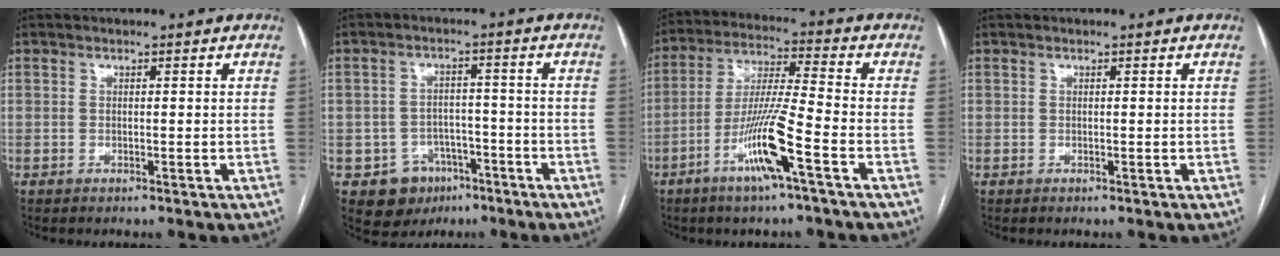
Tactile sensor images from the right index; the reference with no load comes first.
{"total": 6.9, "force": [-3.5, 5.8, 1.3], "torque": [-0.015, 0.013, -0.043]}
{"total": 11.3, "force": [-5.4, -0.4, 9.9], "torque": [-0.195, -0.007, -0.105]}
{"total": 0.0}